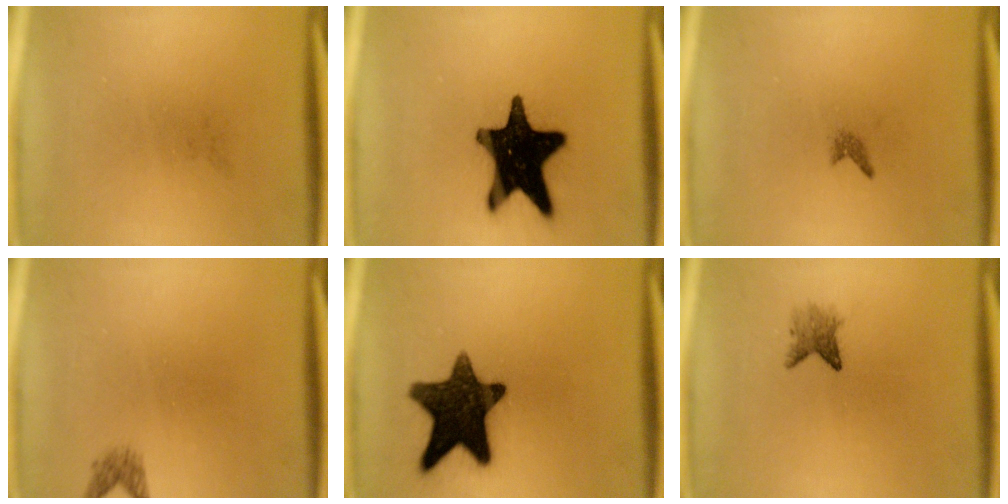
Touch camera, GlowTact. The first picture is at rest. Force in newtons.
{"total": 20.1}
{"total": 0.7}
{"total": 1.3}
{"total": 14.9}
{"total": 2.2}